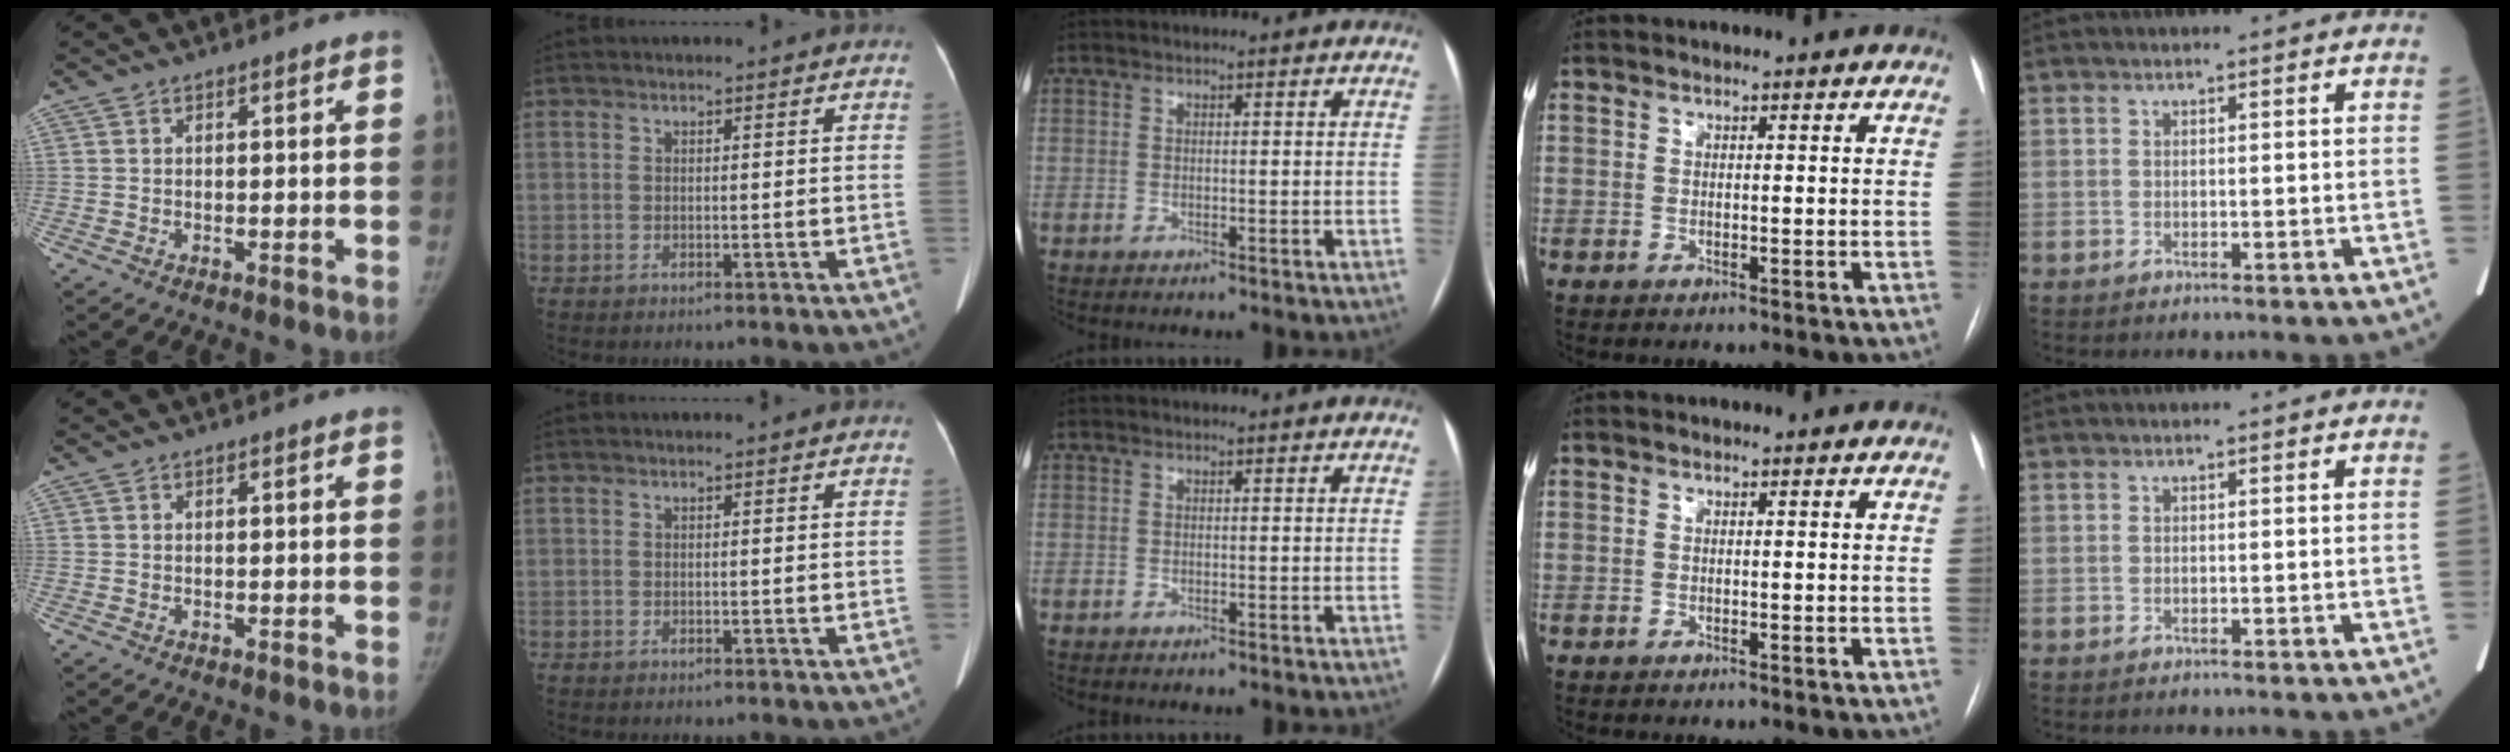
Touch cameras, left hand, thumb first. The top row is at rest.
{}